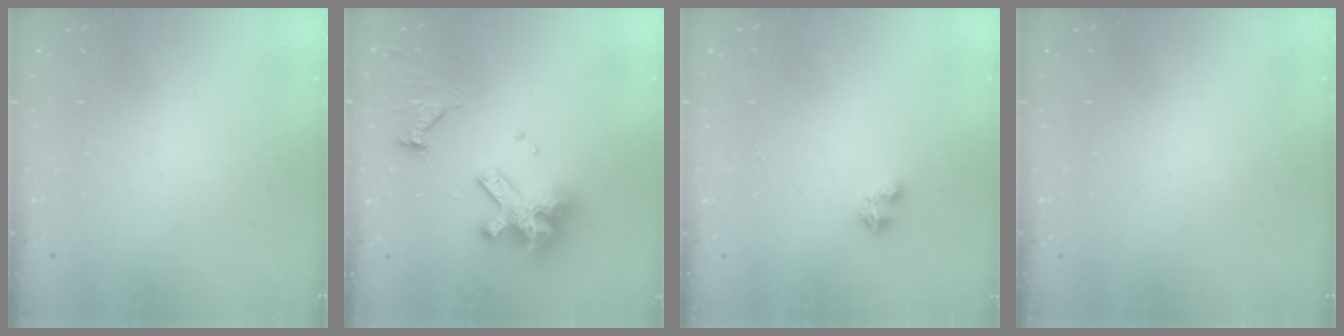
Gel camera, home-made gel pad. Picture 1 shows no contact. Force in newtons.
{"total": 14.4, "press": 14.4, "slide": 1.3}
{"total": 2.7, "press": 2.7, "slide": 0.4}
{"total": 0.0}